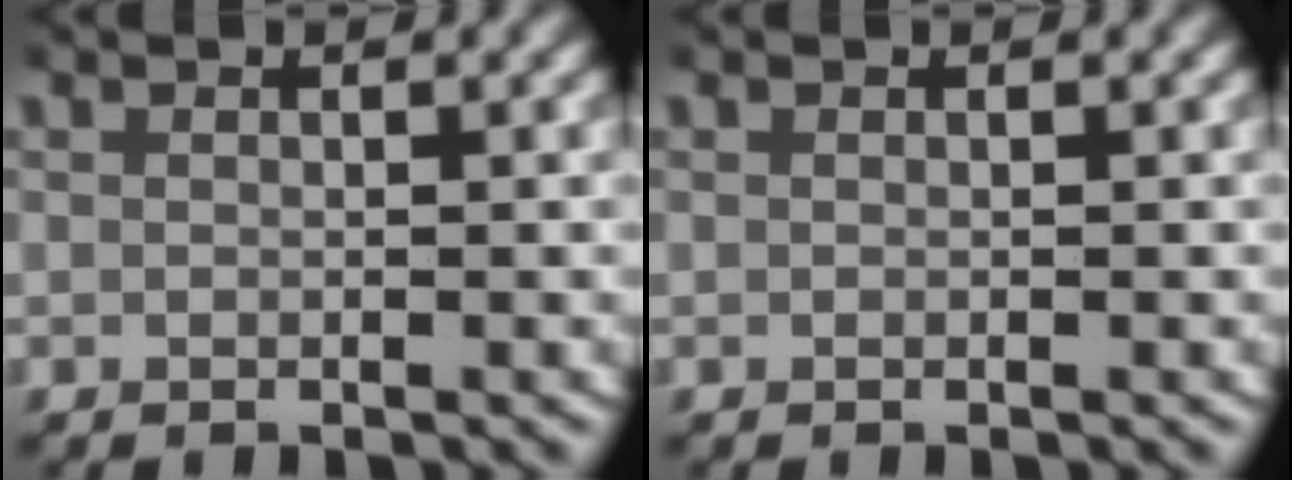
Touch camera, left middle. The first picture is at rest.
{"total": 0.0}